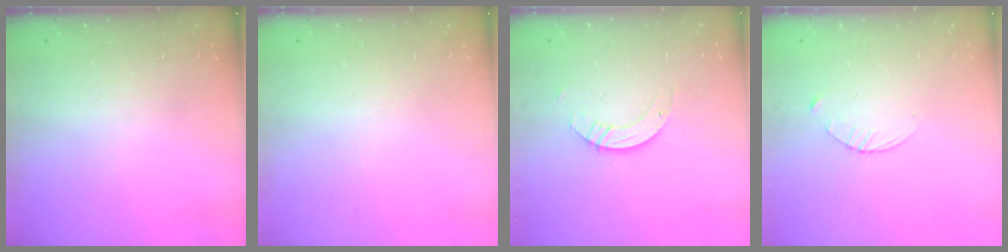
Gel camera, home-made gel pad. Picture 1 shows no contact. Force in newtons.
{"total": 0.0}
{"total": 3.7, "press": 3.6, "slide": 0.4}
{"total": 2.9, "press": 2.9, "slide": 0.4}